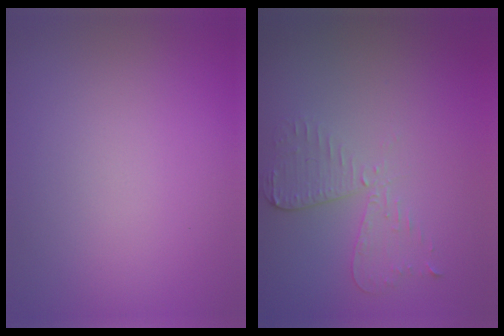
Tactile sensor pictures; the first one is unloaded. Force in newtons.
{"total": 2.6, "press": 2.3, "slide": 1.3}